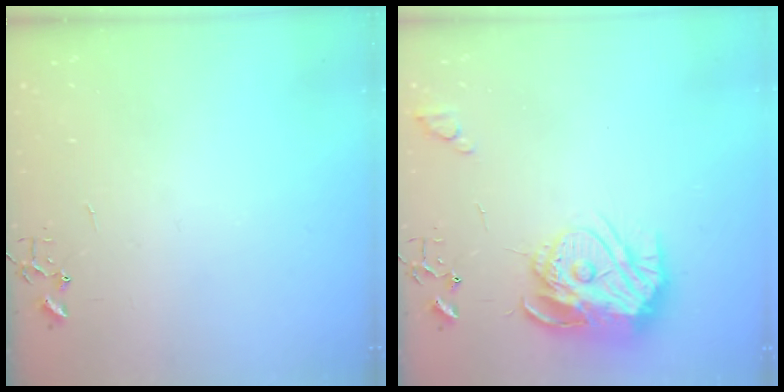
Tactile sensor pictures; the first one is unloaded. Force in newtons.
{"total": 16.3, "press": 16.2, "slide": 1.6}